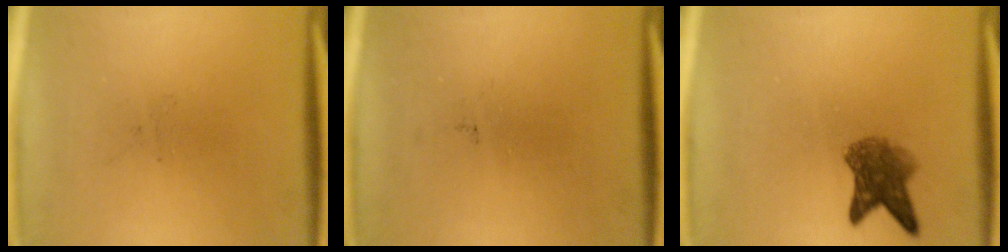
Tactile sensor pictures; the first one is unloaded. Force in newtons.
{"total": 0.0}
{"total": 5.3}